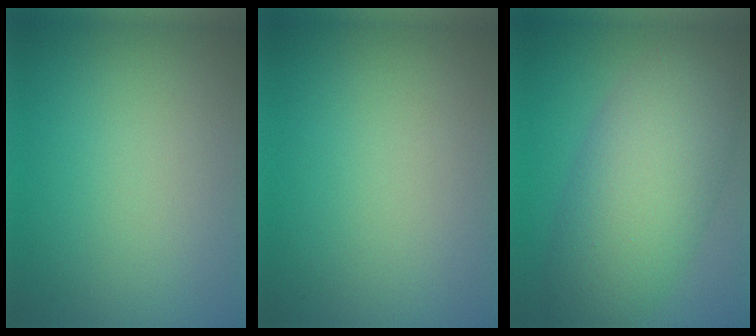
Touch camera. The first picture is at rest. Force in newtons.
{"total": 0.0}
{"total": 8.3, "press": 8.3, "slide": 0.1}